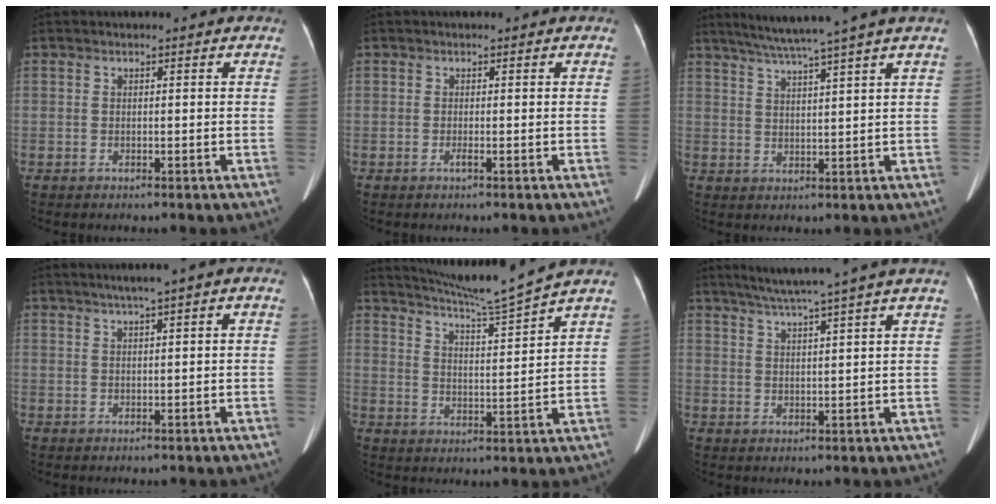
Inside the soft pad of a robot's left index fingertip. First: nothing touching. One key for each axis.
{"total": 0.6, "fx": -0.5, "fy": -0.1, "fz": 0.2, "tx": -0.009, "ty": -0.006, "tz": -0.011}
{"total": 9.2, "fx": 7.3, "fy": -2.1, "fz": 5.2, "tx": -0.086, "ty": 0.014, "tz": 0.109}
{"total": 3.4, "fx": 1.4, "fy": 0.1, "fz": 3.1, "tx": -0.052, "ty": 0.016, "tz": 0.021}
{"total": 9.6, "fx": 8.7, "fy": -2.6, "fz": 2.8, "tx": -0.058, "ty": -0.028, "tz": 0.151}
{"total": 7.9, "fx": 6.1, "fy": -1.9, "fz": 4.6, "tx": -0.074, "ty": 0.014, "tz": 0.094}